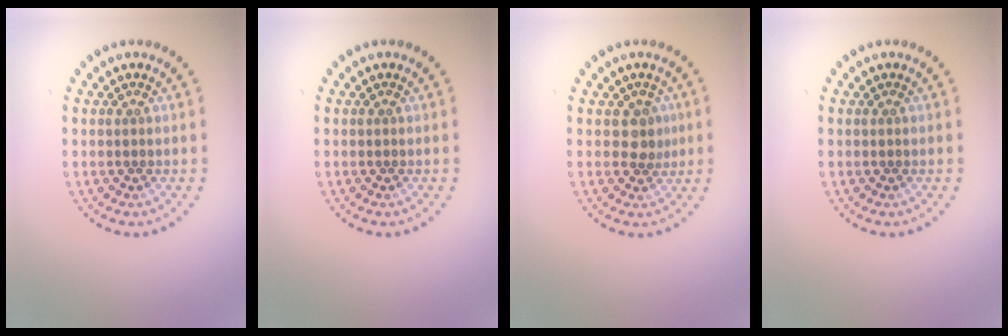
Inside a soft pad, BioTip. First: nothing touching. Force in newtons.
{"total": 0.0}
{"total": 1.8, "press": 1.5, "slide": 0.9}
{"total": 0.0}